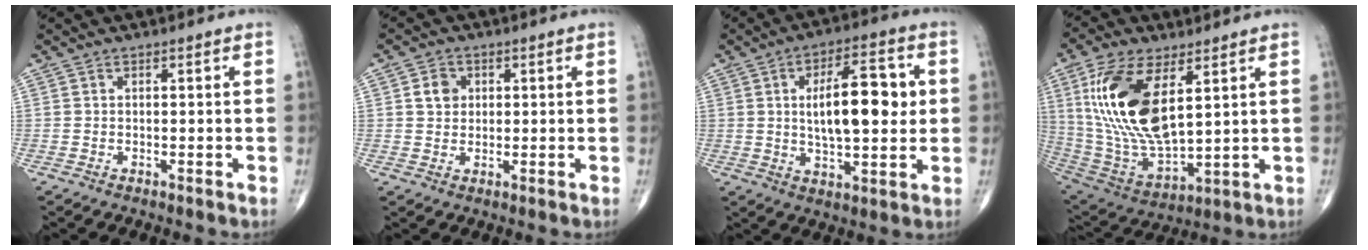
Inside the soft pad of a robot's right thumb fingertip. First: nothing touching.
{"total": 3.7, "force": [1.0, 3.1, 1.7], "torque": [-0.010, -0.001, 0.014]}
{"total": 14.9, "force": [2.0, 6.1, 13.5], "torque": [-0.192, 0.003, 0.031]}
{"total": 20.4, "force": [6.1, 9.3, 17.1], "torque": [-0.341, -0.028, 0.126]}